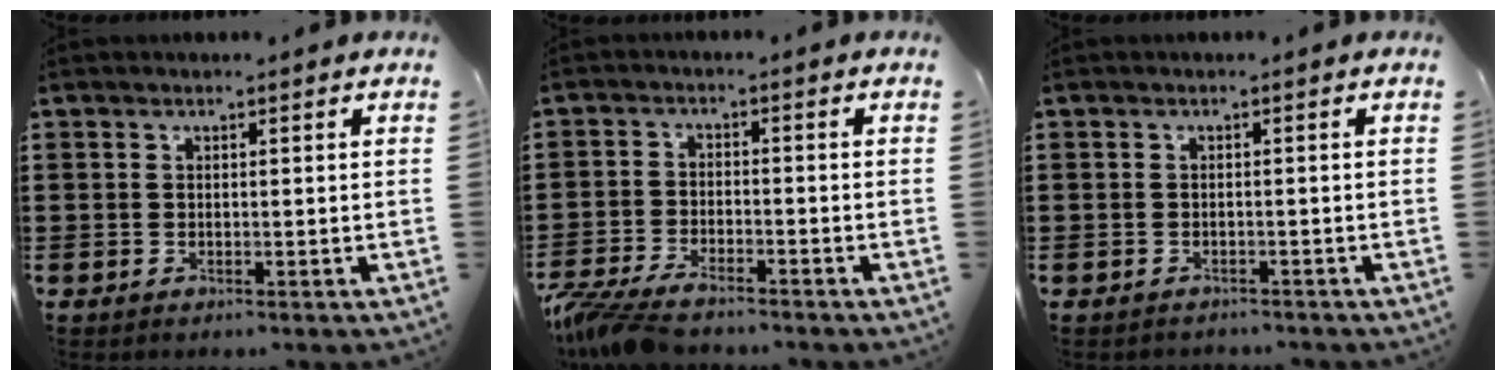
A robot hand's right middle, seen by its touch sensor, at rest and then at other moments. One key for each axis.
{"total": 4.9, "fx": -4.5, "fy": 0.7, "fz": 1.9, "tx": -0.068, "ty": -0.013, "tz": -0.097}
{"total": 0.8, "fx": -0.8, "fy": 0.1, "fz": -0.1, "tx": -0.001, "ty": 0.001, "tz": -0.019}